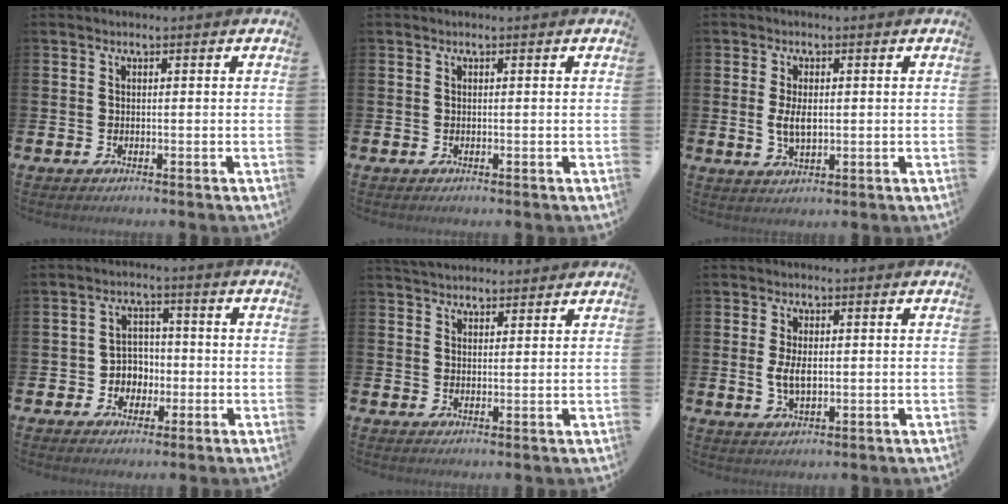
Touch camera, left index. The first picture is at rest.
{"total": 0.0}
{"total": 3.7, "force": [0.2, 1.9, 3.1], "torque": [-0.049, 0.001, 0.000]}
{"total": 3.6, "force": [-0.7, 3.4, 0.8], "torque": [-0.023, 0.003, -0.021]}
{"total": 3.3, "force": [3.2, 0.8, 0.0], "torque": [-0.007, -0.013, 0.061]}
{"total": 3.6, "force": [0.1, 1.9, 3.1], "torque": [-0.047, 0.002, -0.002]}